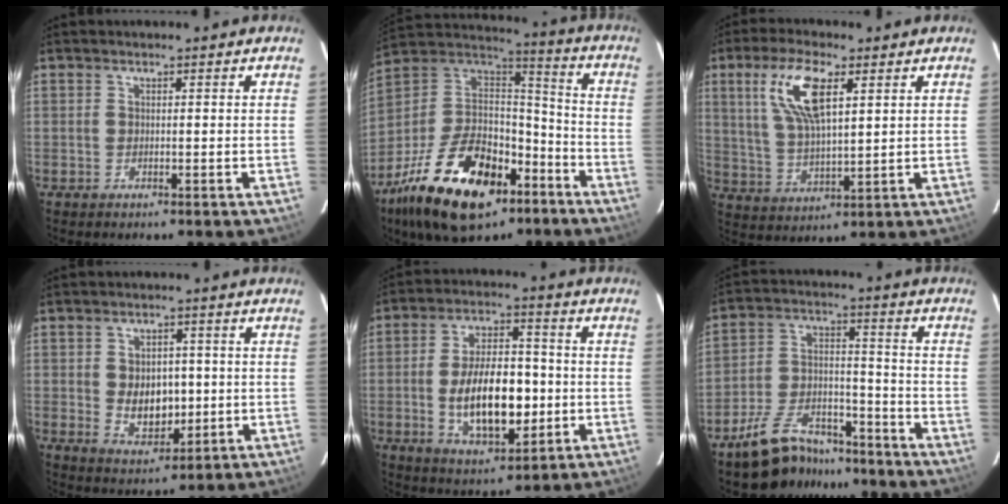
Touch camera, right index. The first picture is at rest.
{"total": 27.3, "force": [-15.5, 14.4, 17.3], "torque": [-0.343, 0.007, -0.251]}
{"total": 11.6, "force": [4.7, 3.9, 9.8], "torque": [-0.195, 0.010, 0.097]}
{"total": 7.9, "force": [-0.2, 5.6, 5.6], "torque": [-0.100, -0.002, 0.012]}
{"total": 15.6, "force": [-2.5, 7.5, 13.4], "torque": [-0.248, 0.003, -0.028]}
{"total": 13.6, "force": [-10.8, 6.1, 5.6], "torque": [-0.118, 0.027, -0.166]}